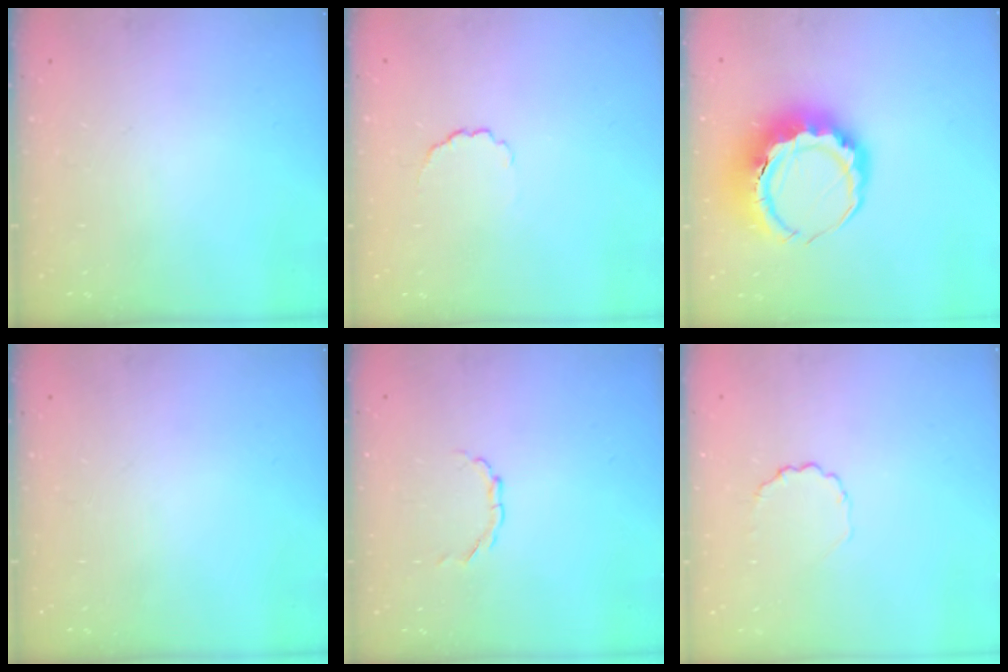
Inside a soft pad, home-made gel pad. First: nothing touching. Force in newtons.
{"total": 2.9, "press": 2.7, "slide": 1.0}
{"total": 11.1, "press": 10.9, "slide": 2.3}
{"total": 0.0}
{"total": 2.1, "press": 2.0, "slide": 0.6}
{"total": 2.7, "press": 2.5, "slide": 1.0}